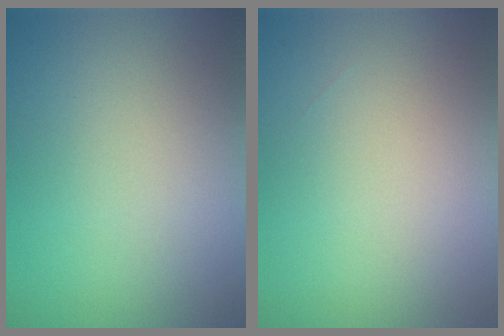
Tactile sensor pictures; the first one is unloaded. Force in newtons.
{"total": 0.0}